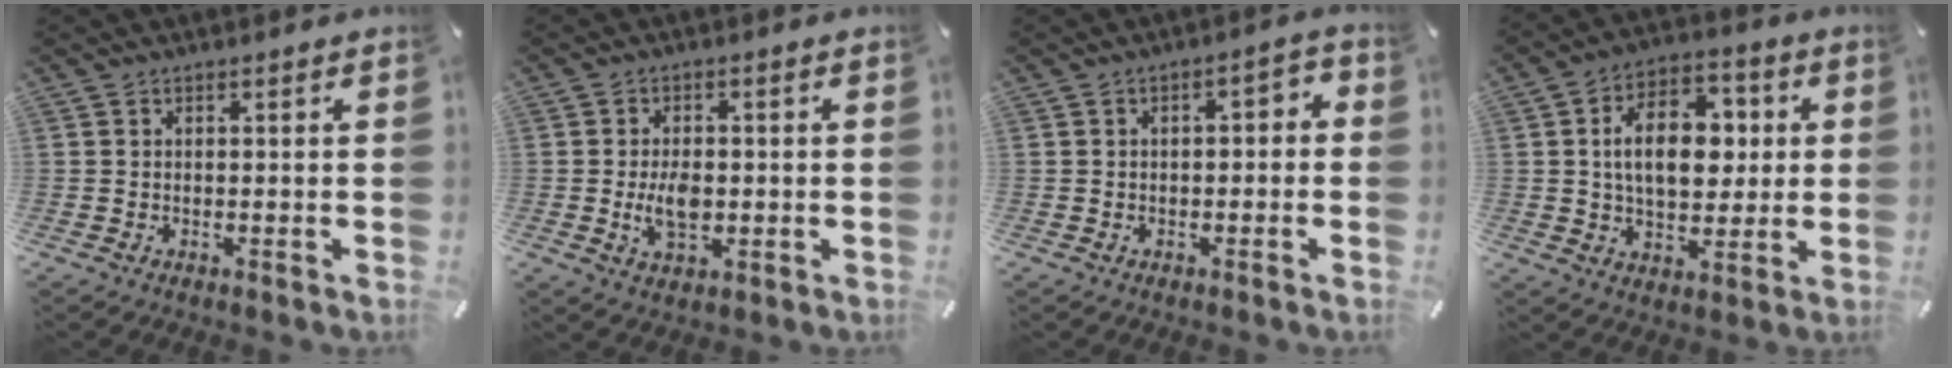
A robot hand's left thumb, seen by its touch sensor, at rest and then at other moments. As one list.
[{"total": 6.7, "force": [-0.8, 4.1, 5.2], "torque": [-0.109, -0.005, -0.018]}, {"total": 3.4, "force": [-1.5, 1.7, 2.5], "torque": [-0.037, 0.014, -0.034]}, {"total": 14.6, "force": [1.7, 9.6, 10.9], "torque": [-0.187, 0.007, 0.026]}]